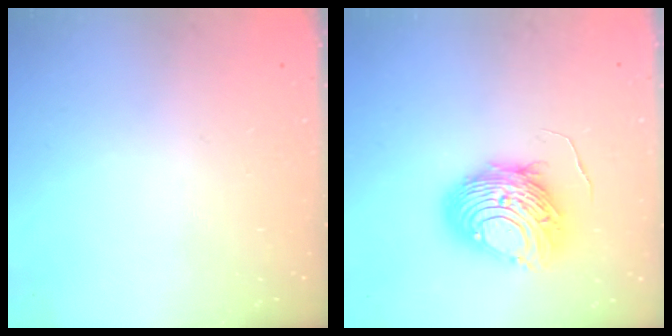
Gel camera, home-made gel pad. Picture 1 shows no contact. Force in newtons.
{"total": 11.8, "press": 11.7, "slide": 1.0}